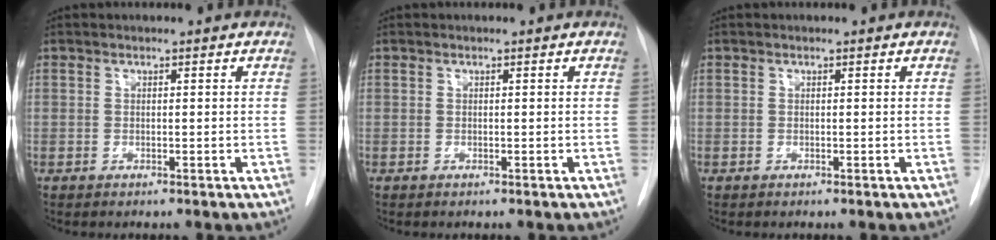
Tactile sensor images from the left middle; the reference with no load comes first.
{"total": 0.0}
{"total": 0.0}